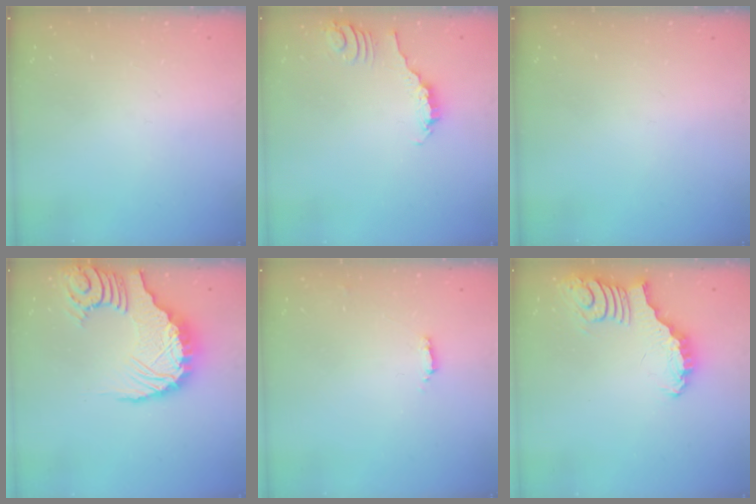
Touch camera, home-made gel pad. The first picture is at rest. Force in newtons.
{"total": 2.2, "press": 2.1, "slide": 0.3}
{"total": 0.0}
{"total": 8.0, "press": 7.9, "slide": 1.1}
{"total": 1.3, "press": 1.3, "slide": 0.4}
{"total": 3.1, "press": 3.1, "slide": 0.5}